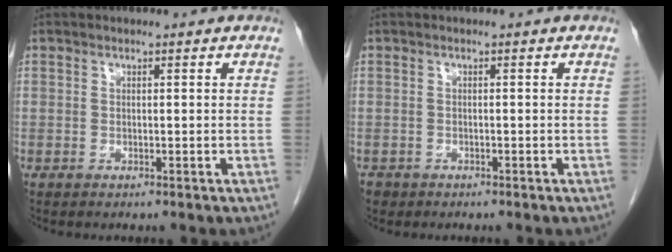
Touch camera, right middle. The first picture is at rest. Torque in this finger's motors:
{"motor_torque": [-0.29, -0.10, -0.03, -0.01]}